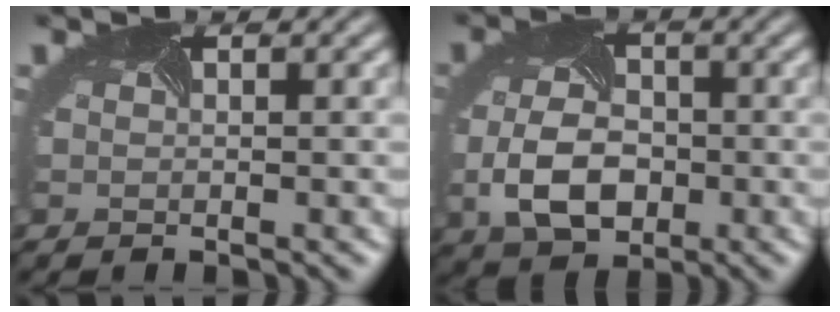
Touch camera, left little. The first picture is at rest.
{"total": 6.1, "force": [-1.3, 4.0, 4.3], "torque": [-0.100, -0.014, -0.023]}